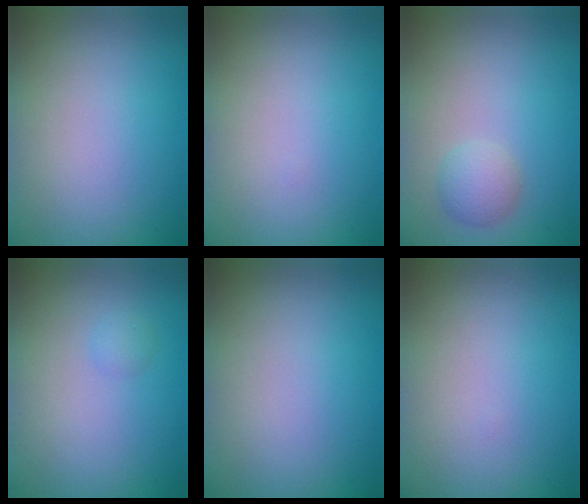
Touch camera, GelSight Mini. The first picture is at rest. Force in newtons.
{"total": 0.0}
{"total": 1.8, "press": 1.8, "slide": 0.1}
{"total": 0.7, "press": 0.7, "slide": 0.0}
{"total": 0.0}
{"total": 0.0}